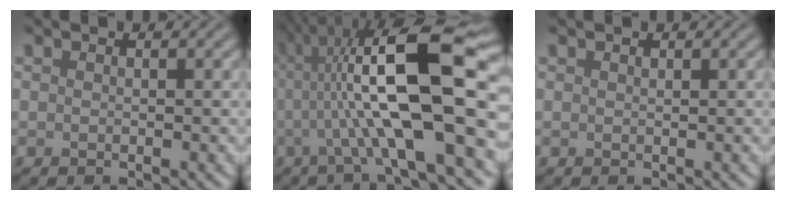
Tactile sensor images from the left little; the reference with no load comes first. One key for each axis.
{"total": 14.4, "fx": 1.2, "fy": 3.0, "fz": 14.1, "tx": -0.214, "ty": 0.016, "tz": 0.017}
{"total": 0.0}